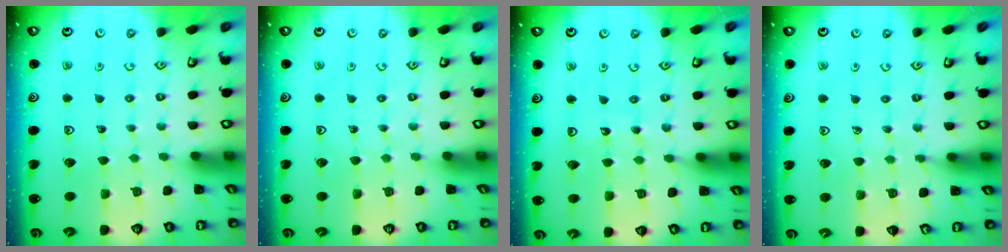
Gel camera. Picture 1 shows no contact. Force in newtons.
{"total": 0.0}
{"total": 8.2, "press": 7.6, "slide": 3.0}
{"total": 5.1, "press": 4.9, "slide": 1.5}